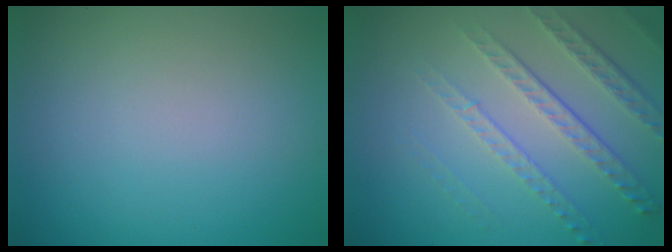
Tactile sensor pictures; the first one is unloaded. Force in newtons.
{"total": 4.9, "press": 3.3, "slide": 3.7}